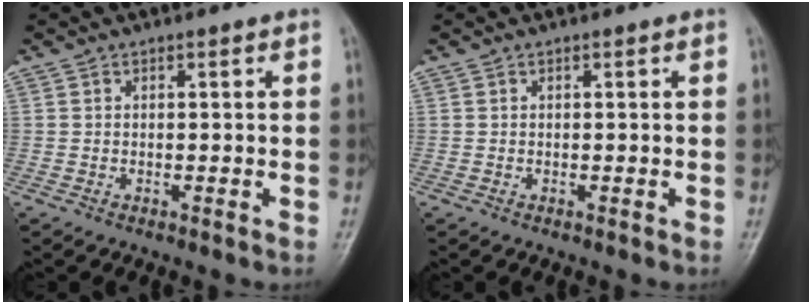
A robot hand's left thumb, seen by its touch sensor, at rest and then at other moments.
{"total": 0.0}